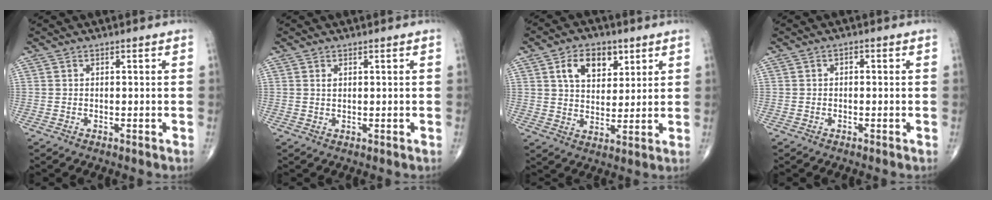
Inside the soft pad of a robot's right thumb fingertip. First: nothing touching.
{"total": 1.0, "force": [0.4, 0.5, 0.7], "torque": [-0.014, 0.001, 0.011]}
{"total": 9.5, "force": [4.2, 6.1, 6.0], "torque": [-0.068, -0.015, 0.072]}
{"total": 0.9, "force": [0.0, 0.7, 0.7], "torque": [-0.001, 0.005, -0.007]}